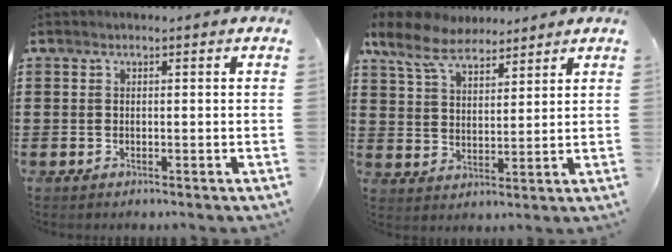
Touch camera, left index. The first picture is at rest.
{"total": 8.2, "force": [6.7, 3.1, 3.7], "torque": [-0.097, -0.009, 0.125]}